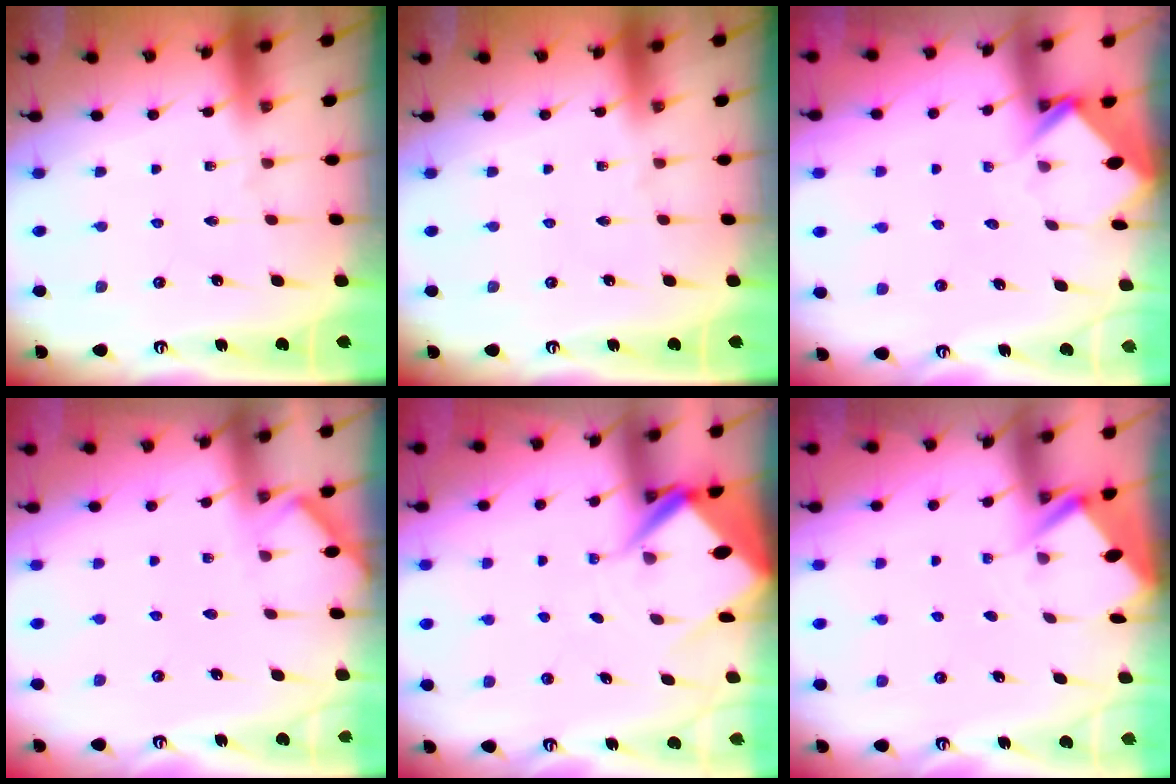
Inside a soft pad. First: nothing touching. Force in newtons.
{"total": 0.0}
{"total": 3.8, "press": 3.8, "slide": 0.2}
{"total": 3.0, "press": 2.9, "slide": 0.3}
{"total": 6.7, "press": 6.7, "slide": 0.7}
{"total": 3.0, "press": 3.0, "slide": 0.4}